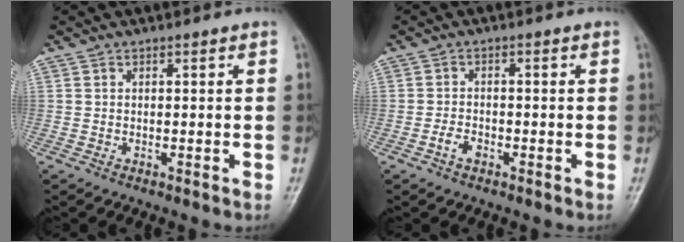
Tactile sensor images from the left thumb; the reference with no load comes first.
{"total": 2.5, "force": [-1.4, 1.5, 1.4], "torque": [-0.026, 0.010, -0.026]}